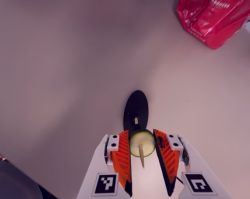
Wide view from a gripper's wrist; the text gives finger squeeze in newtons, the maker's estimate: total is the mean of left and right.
{"total": 8.4, "left": 8.7, "right": 8.2}